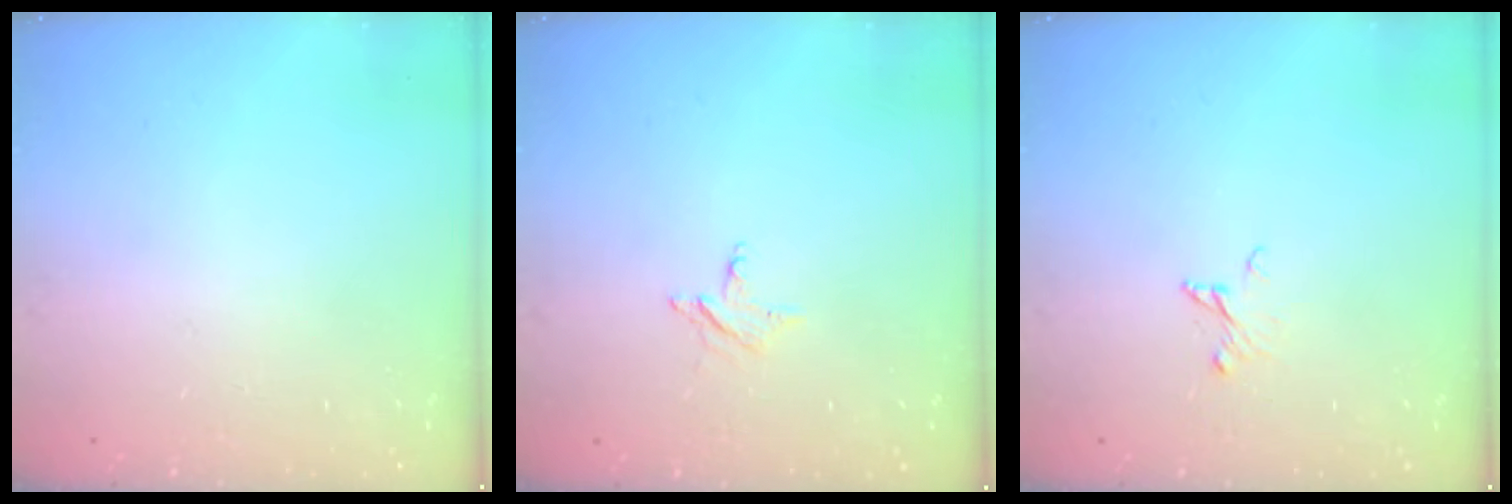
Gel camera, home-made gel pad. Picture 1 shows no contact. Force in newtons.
{"total": 2.4, "press": 2.4, "slide": 0.2}
{"total": 2.8, "press": 2.7, "slide": 0.3}